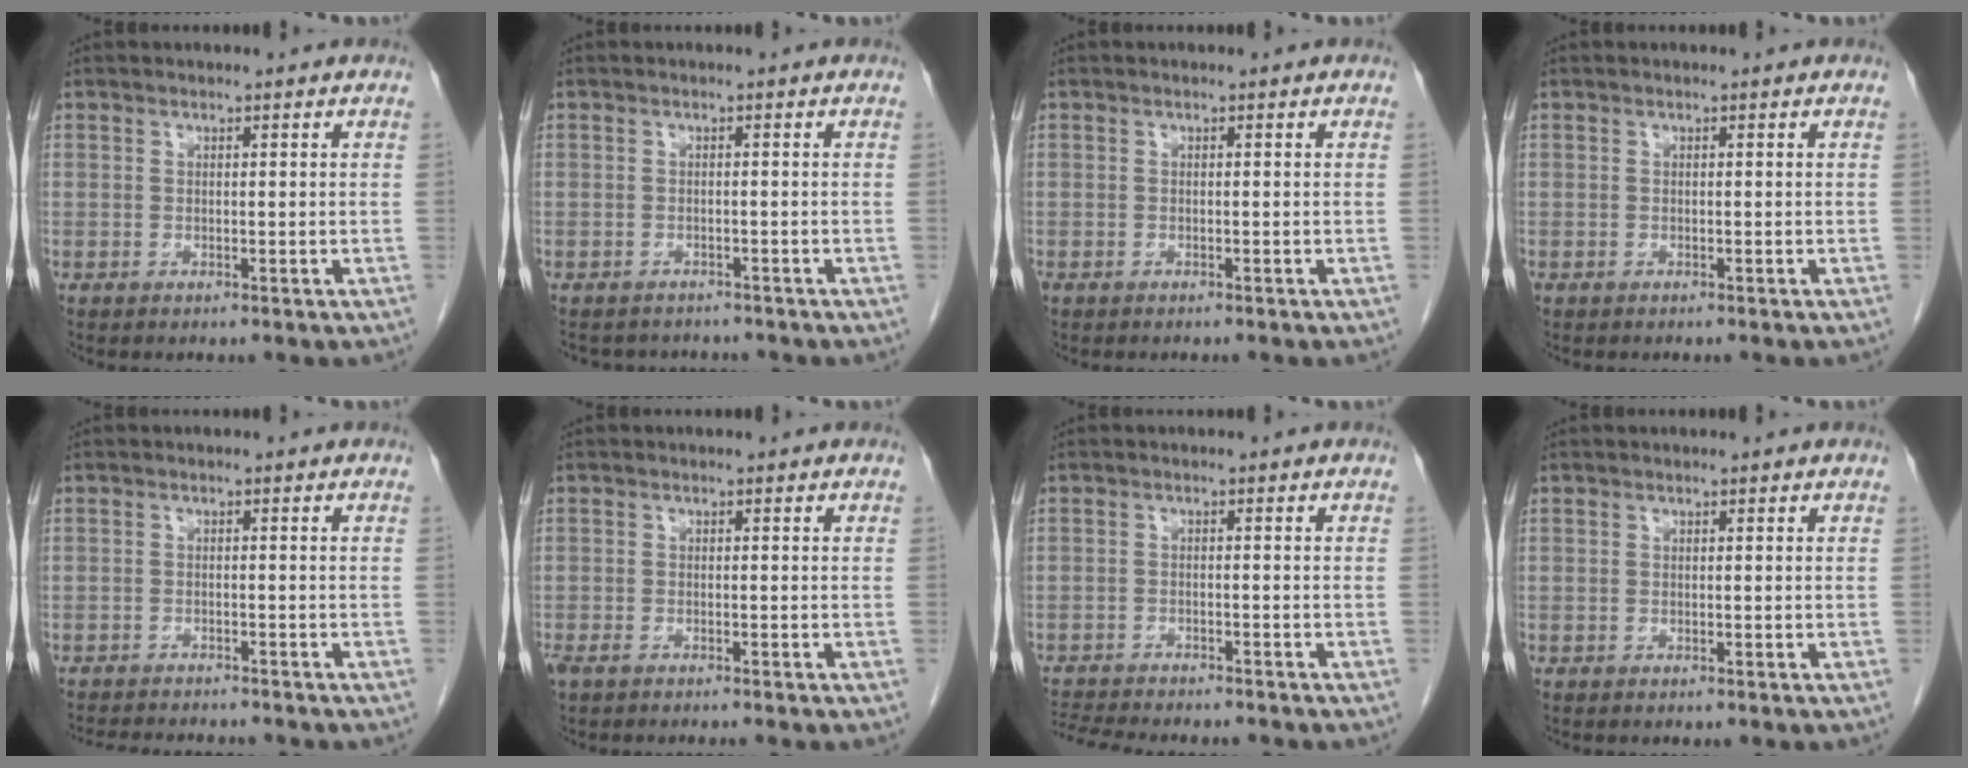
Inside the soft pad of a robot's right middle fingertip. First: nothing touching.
{"total": 4.8, "force": [-4.5, 1.6, 0.4], "torque": [-0.001, 0.000, -0.058]}
{"total": 0.9, "force": [-0.8, 0.3, 0.4], "torque": [-0.011, -0.002, -0.010]}
{"total": 0.0}
{"total": 8.5, "force": [-7.9, 1.2, 2.7], "torque": [-0.038, -0.007, -0.112]}
{"total": 3.9, "force": [-3.2, 0.7, 2.2], "torque": [-0.034, -0.010, -0.047]}
{"total": 11.2, "force": [-10.3, 1.7, 4.3], "torque": [-0.073, -0.008, -0.147]}
{"total": 0.0}